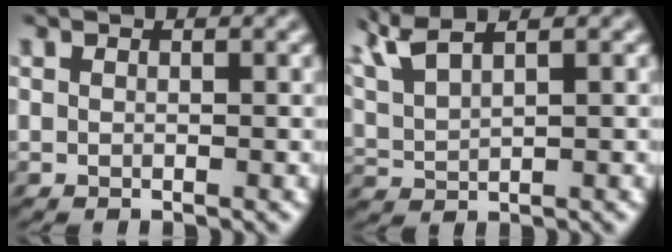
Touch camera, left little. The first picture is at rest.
{"total": 4.1, "force": [2.5, 0.9, 3.2], "torque": [-0.069, 0.027, 0.043]}